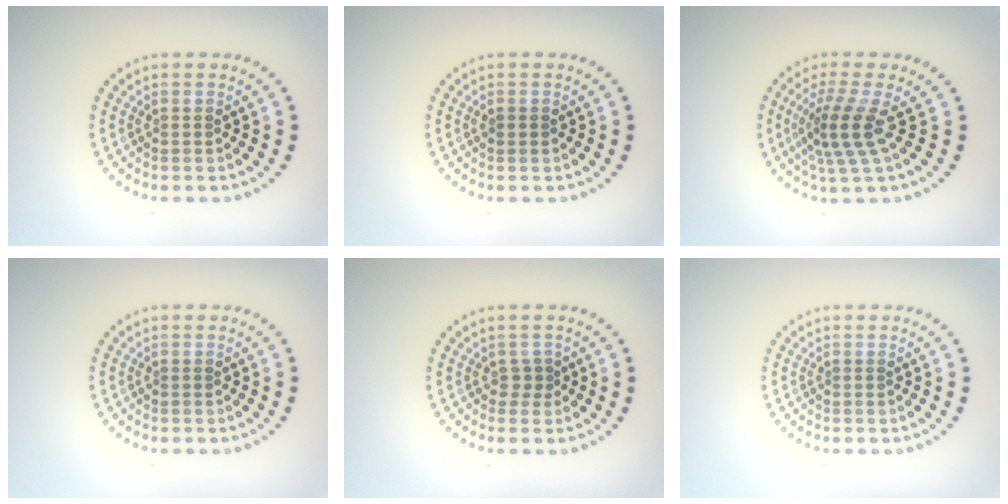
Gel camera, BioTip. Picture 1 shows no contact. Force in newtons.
{"total": 0.8, "press": 0.8, "slide": 0.1}
{"total": 3.9, "press": 2.9, "slide": 2.7}
{"total": 0.0}
{"total": 1.0, "press": 0.8, "slide": 0.6}
{"total": 0.0}